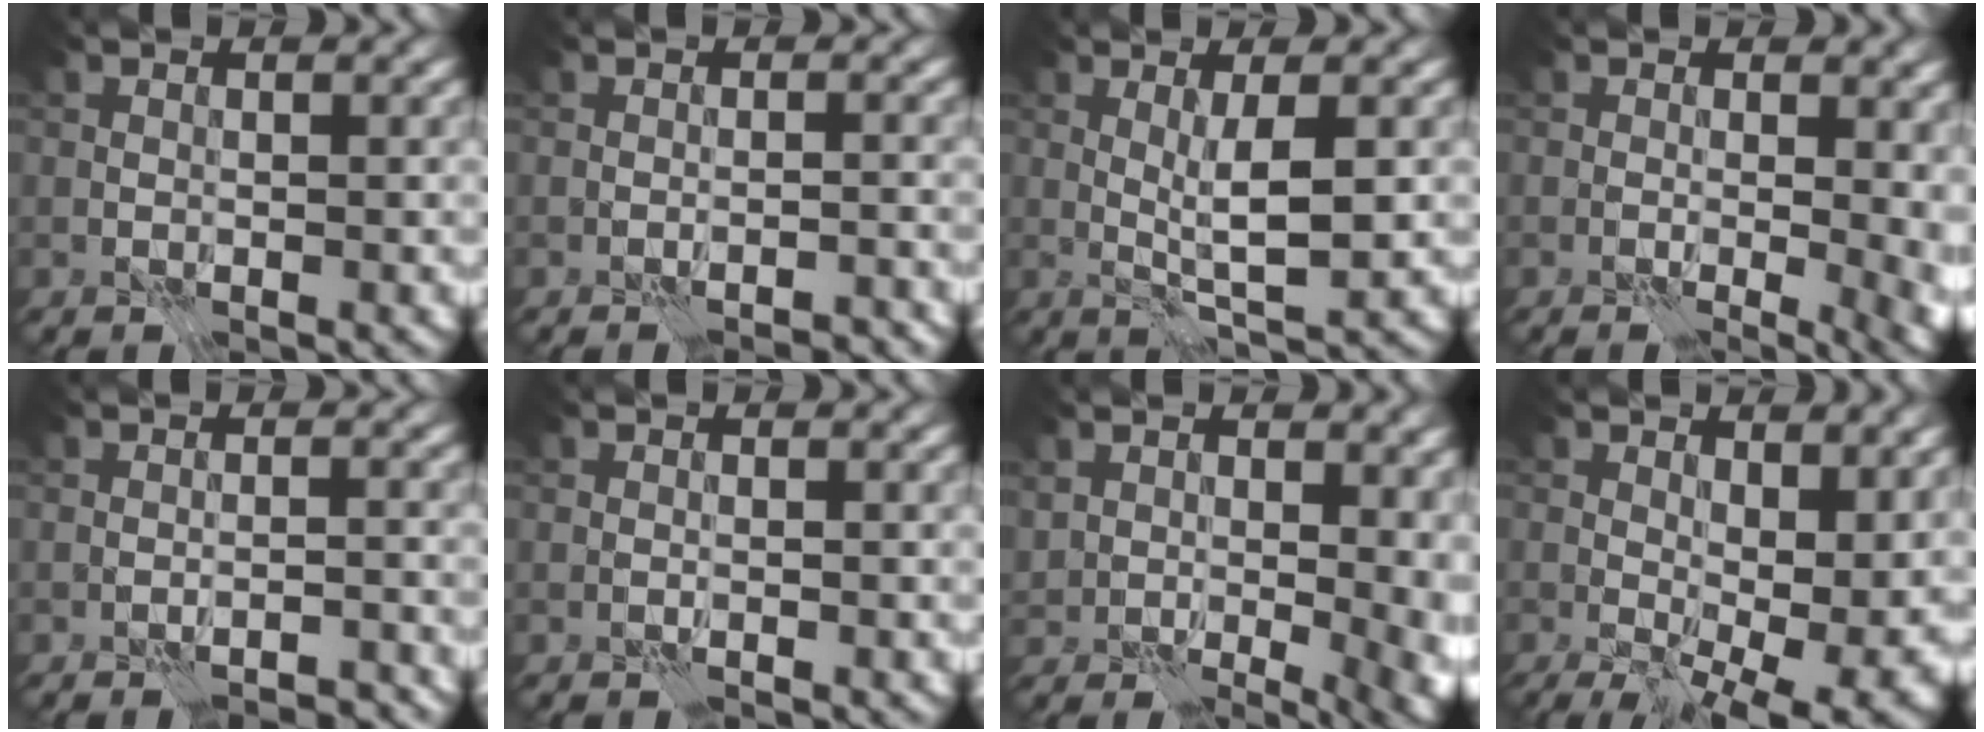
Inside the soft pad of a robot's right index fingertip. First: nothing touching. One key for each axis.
{"total": 1.4, "fx": -1.3, "fy": -0.2, "fz": 0.4, "tx": -0.003, "ty": -0.001, "tz": -0.020}
{"total": 3.3, "fx": 0.1, "fy": 0.1, "fz": 3.3, "tx": -0.058, "ty": -0.005, "tz": 0.003}
{"total": 5.8, "fx": -0.1, "fy": 3.0, "fz": 4.9, "tx": -0.035, "ty": -0.014, "tz": 0.008}
{"total": 2.1, "fx": -2.0, "fy": -0.1, "fz": 0.5, "tx": -0.006, "ty": -0.002, "tz": -0.029}
{"total": 0.0}
{"total": 7.7, "fx": 1.7, "fy": 4.8, "fz": 5.8, "tx": -0.096, "ty": -0.021, "tz": 0.056}
{"total": 11.3, "fx": 0.7, "fy": 5.8, "fz": 9.7, "tx": -0.126, "ty": -0.023, "tz": 0.045}